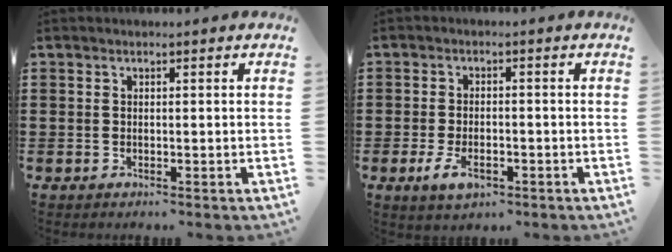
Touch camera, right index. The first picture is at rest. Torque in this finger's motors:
{"motor_torque": [1.07, 1.07, 0.14, 0.04]}